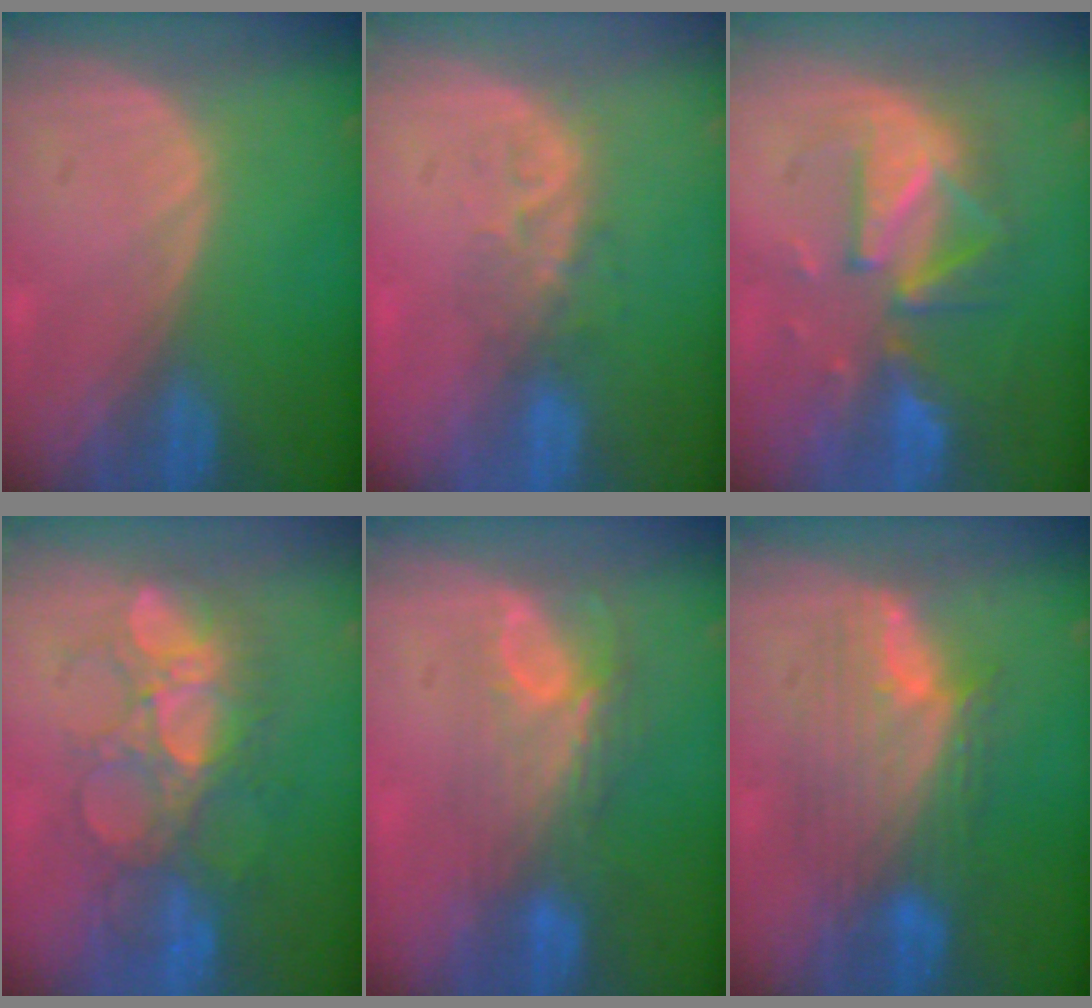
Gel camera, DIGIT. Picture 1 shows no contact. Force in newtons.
{"total": 3.7, "press": 3.6, "slide": 1.2}
{"total": 9.0, "press": 8.8, "slide": 1.7}
{"total": 9.0, "press": 8.8, "slide": 2.0}
{"total": 7.9, "press": 7.0, "slide": 3.7}
{"total": 8.4, "press": 8.4, "slide": 0.3}